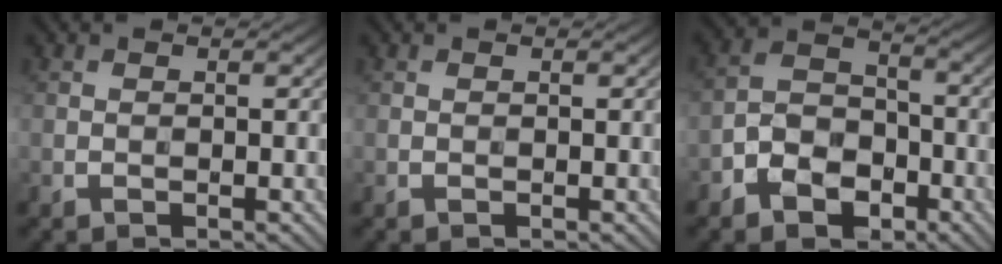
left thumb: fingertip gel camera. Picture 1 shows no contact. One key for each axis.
{"total": 0.0}
{"total": 7.1, "fx": -3.9, "fy": 4.7, "fz": 3.6, "tx": -0.072, "ty": 0.001, "tz": -0.086}